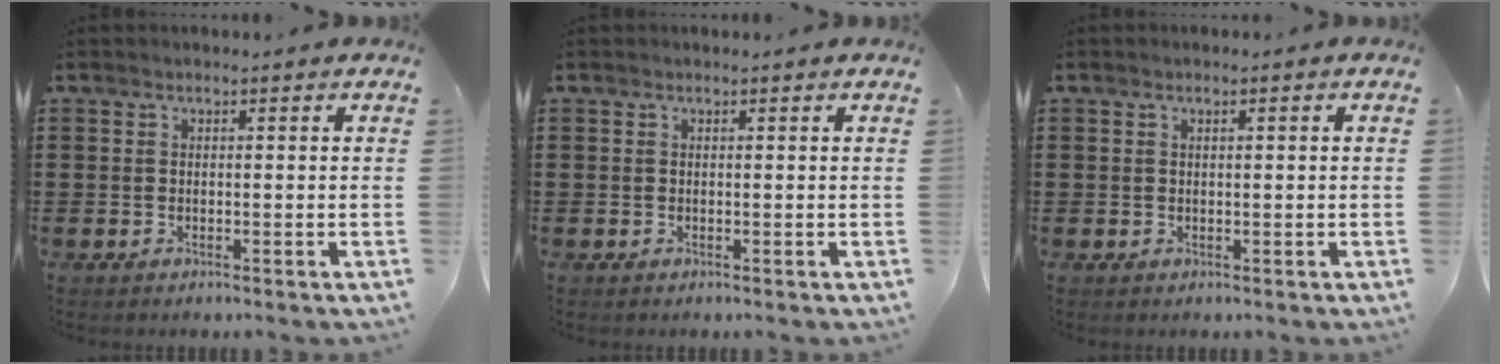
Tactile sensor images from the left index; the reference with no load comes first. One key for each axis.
{"total": 0.0}
{"total": 0.7, "fx": 0.3, "fy": 0.0, "fz": 0.7, "tx": -0.012, "ty": -0.001, "tz": 0.006}